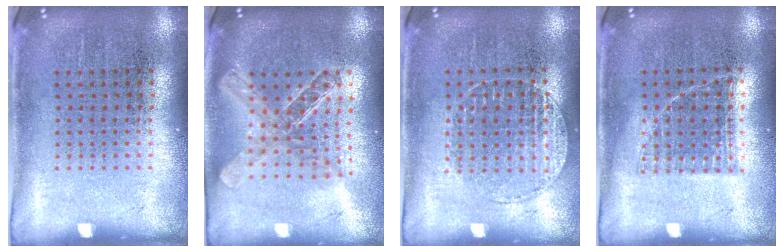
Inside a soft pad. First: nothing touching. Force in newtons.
{"total": 2.0, "press": 1.7, "slide": 1.2}
{"total": 1.1, "press": 1.1, "slide": 0.4}
{"total": 0.8, "press": 0.7, "slide": 0.3}